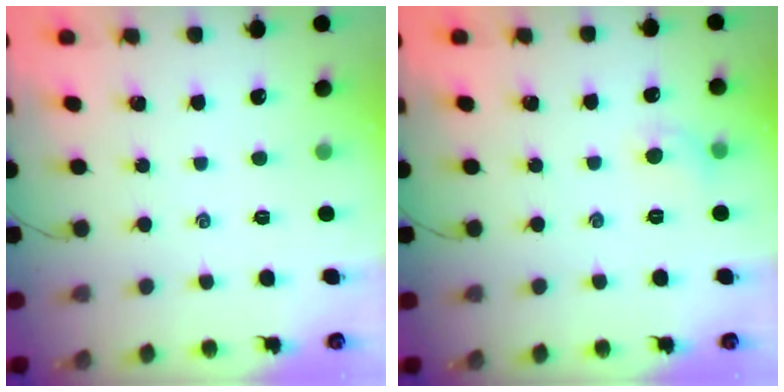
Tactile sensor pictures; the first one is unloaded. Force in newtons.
{"total": 5.0, "press": 4.8, "slide": 1.4}